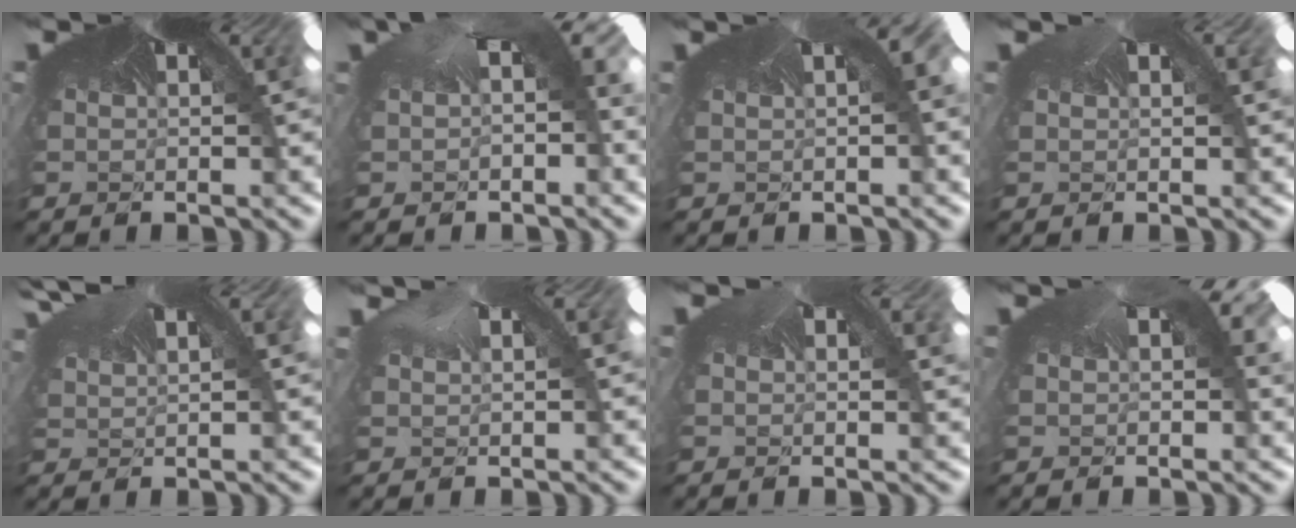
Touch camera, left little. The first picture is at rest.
{"total": 1.7, "force": [-0.9, 1.1, 0.9], "torque": [-0.037, 0.005, -0.008]}
{"total": 0.9, "force": [-0.2, 0.8, -0.3], "torque": [0.000, 0.016, -0.002]}
{"total": 0.6, "force": [0.1, -0.1, -0.6], "torque": [0.005, 0.006, -0.006]}
{"total": 2.0, "force": [1.8, 0.6, 0.8], "torque": [-0.045, 0.021, 0.027]}
{"total": 0.8, "force": [0.7, 0.2, -0.2], "torque": [-0.010, 0.011, 0.010]}
{"total": 0.9, "force": [0.5, -0.2, -0.8], "torque": [-0.002, 0.005, 0.001]}
{"total": 1.2, "force": [0.3, 0.5, -1.0], "torque": [-0.010, 0.017, 0.000]}